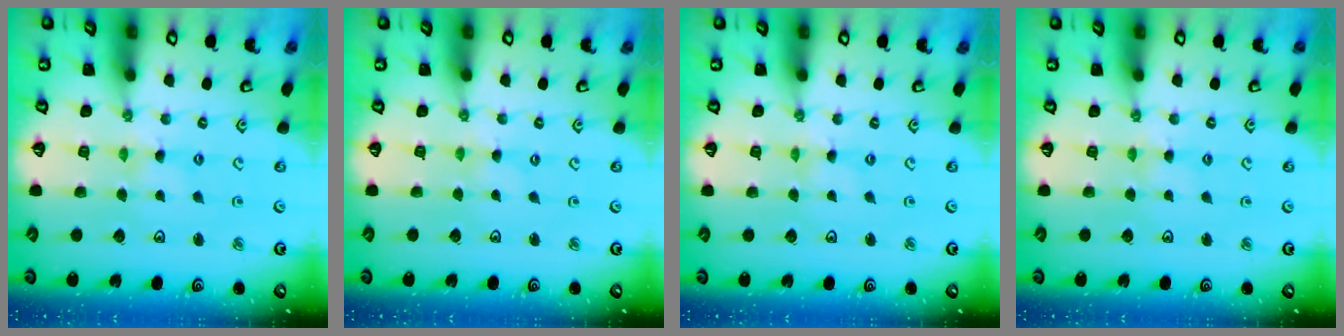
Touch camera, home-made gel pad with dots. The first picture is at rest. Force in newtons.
{"total": 0.0}
{"total": 0.0}
{"total": 2.4, "press": 2.4, "slide": 0.4}